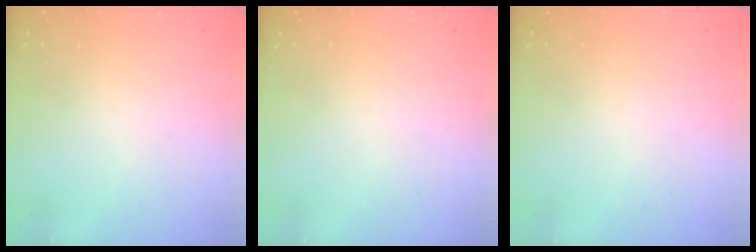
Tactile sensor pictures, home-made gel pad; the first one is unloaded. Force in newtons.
{"total": 0.0}
{"total": 0.0}